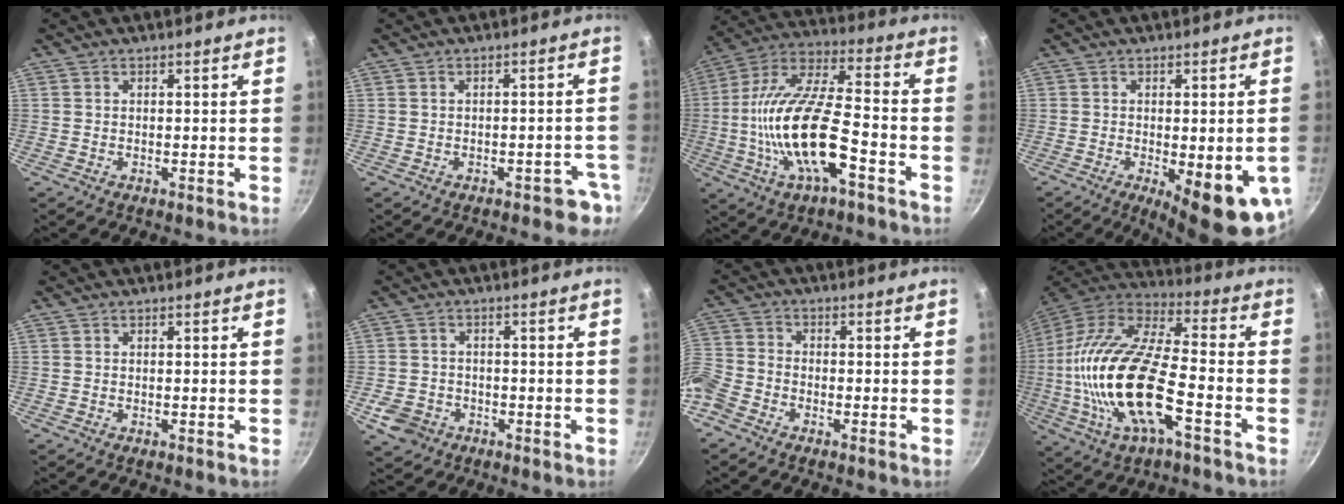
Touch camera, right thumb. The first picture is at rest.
{"total": 4.4, "force": [-2.4, 2.4, 2.9], "torque": [0.003, 0.026, -0.015]}
{"total": 20.3, "force": [-6.0, 7.2, 18.0], "torque": [-0.340, 0.035, -0.125]}
{"total": 13.8, "force": [-4.0, 4.1, 12.6], "torque": [-0.138, -0.011, -0.040]}
{"total": 0.0}
{"total": 5.3, "force": [-2.2, 4.3, 2.2], "torque": [-0.039, 0.019, -0.034]}
{"total": 8.6, "force": [-4.7, 5.7, 4.3], "torque": [-0.106, 0.033, -0.122]}
{"total": 24.7, "force": [-5.7, 9.5, 22.1], "torque": [-0.430, 0.022, -0.119]}